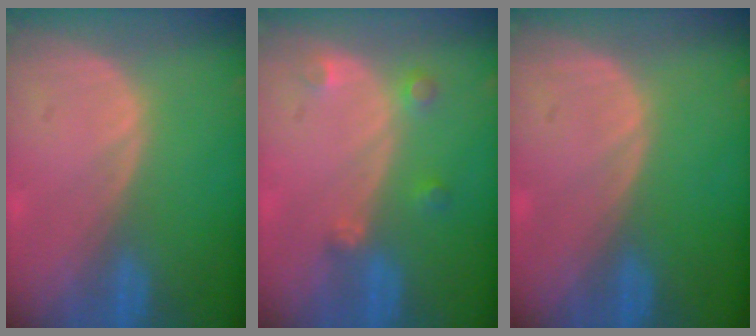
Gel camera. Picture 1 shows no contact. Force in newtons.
{"total": 2.6, "press": 2.5, "slide": 0.5}
{"total": 0.0}